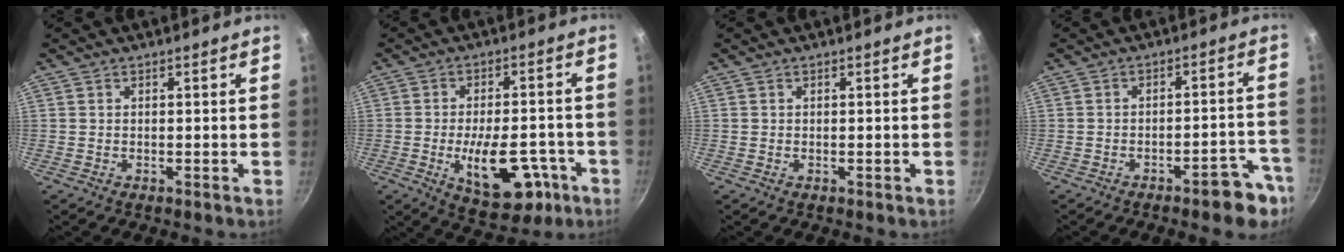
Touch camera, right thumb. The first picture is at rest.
{"total": 13.7, "force": [-4.8, 6.8, 10.8], "torque": [-0.148, 0.020, -0.061]}
{"total": 0.0}
{"total": 8.1, "force": [-5.1, 2.5, 5.8], "torque": [-0.060, 0.045, -0.061]}